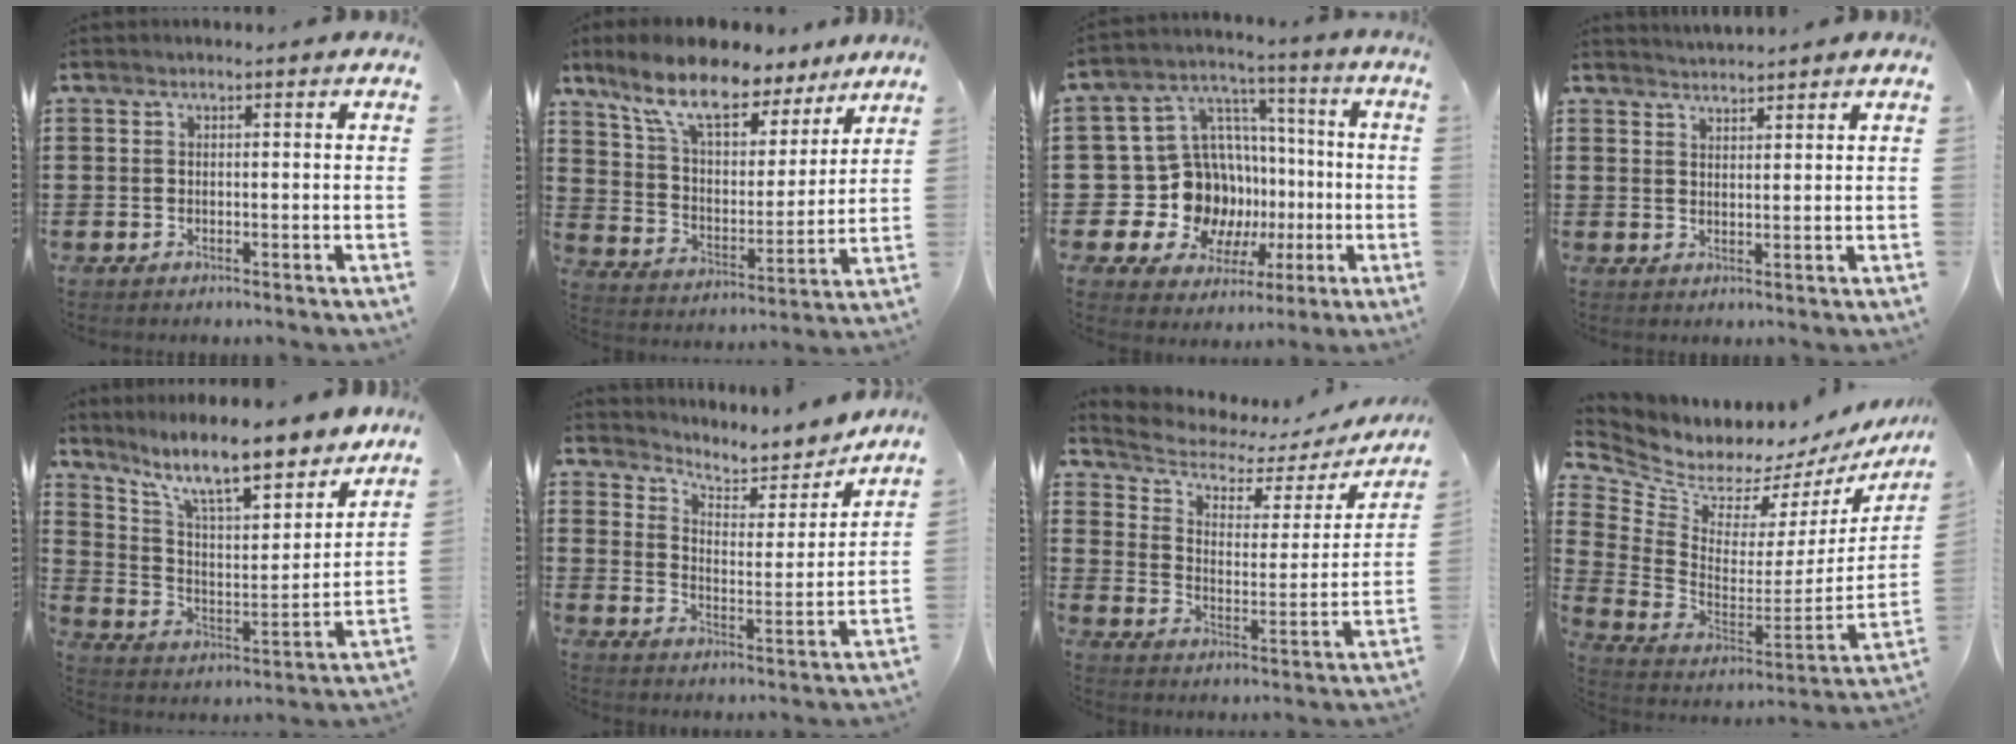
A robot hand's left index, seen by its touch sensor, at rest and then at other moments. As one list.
[{"total": 11.0, "force": [8.8, 3.4, 5.7], "torque": [-0.139, -0.041, 0.155]}, {"total": 15.1, "force": [-2.2, 13.9, 5.4], "torque": [-0.139, -0.012, -0.011]}, {"total": 2.4, "force": [2.4, -0.2, -0.1], "torque": [-0.004, -0.005, 0.045]}, {"total": 11.6, "force": [9.6, 2.2, 6.1], "torque": [-0.137, -0.058, 0.164]}, {"total": 5.3, "force": [5.0, 1.4, 1.3], "torque": [-0.047, -0.039, 0.080]}, {"total": 4.1, "force": [3.2, 1.7, 1.9], "torque": [-0.059, -0.023, 0.046]}, {"total": 5.6, "force": [5.2, 1.8, 1.1], "torque": [-0.063, -0.062, 0.085]}]